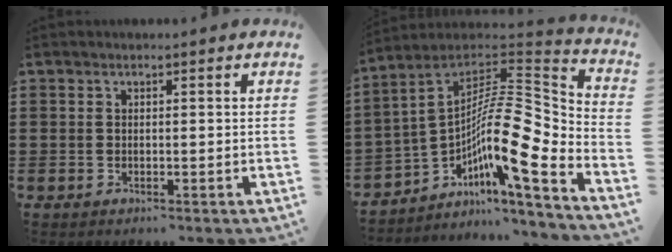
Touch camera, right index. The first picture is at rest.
{"total": 13.9, "force": [-2.9, 3.4, 13.2], "torque": [-0.231, -0.037, -0.069]}